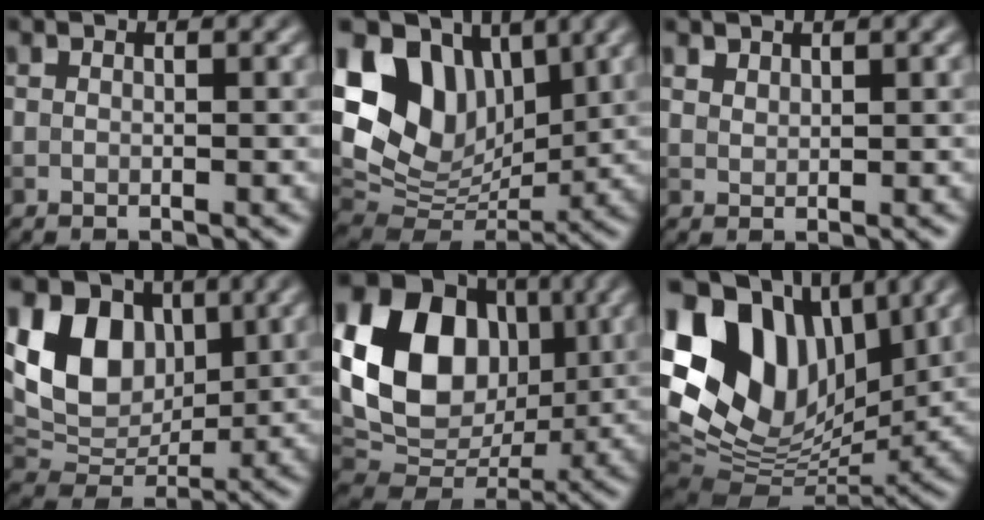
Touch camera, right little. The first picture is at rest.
{"total": 12.2, "force": [5.1, 8.5, 7.1], "torque": [-0.155, 0.020, 0.095]}
{"total": 1.1, "force": [1.0, 0.4, 0.1], "torque": [-0.006, 0.001, 0.025]}
{"total": 8.6, "force": [2.5, 6.2, 5.4], "torque": [-0.106, -0.006, 0.039]}
{"total": 14.1, "force": [2.6, 10.6, 8.9], "torque": [-0.168, 0.010, 0.040]}
{"total": 17.1, "force": [5.0, 11.6, 11.5], "torque": [-0.208, 0.032, 0.096]}